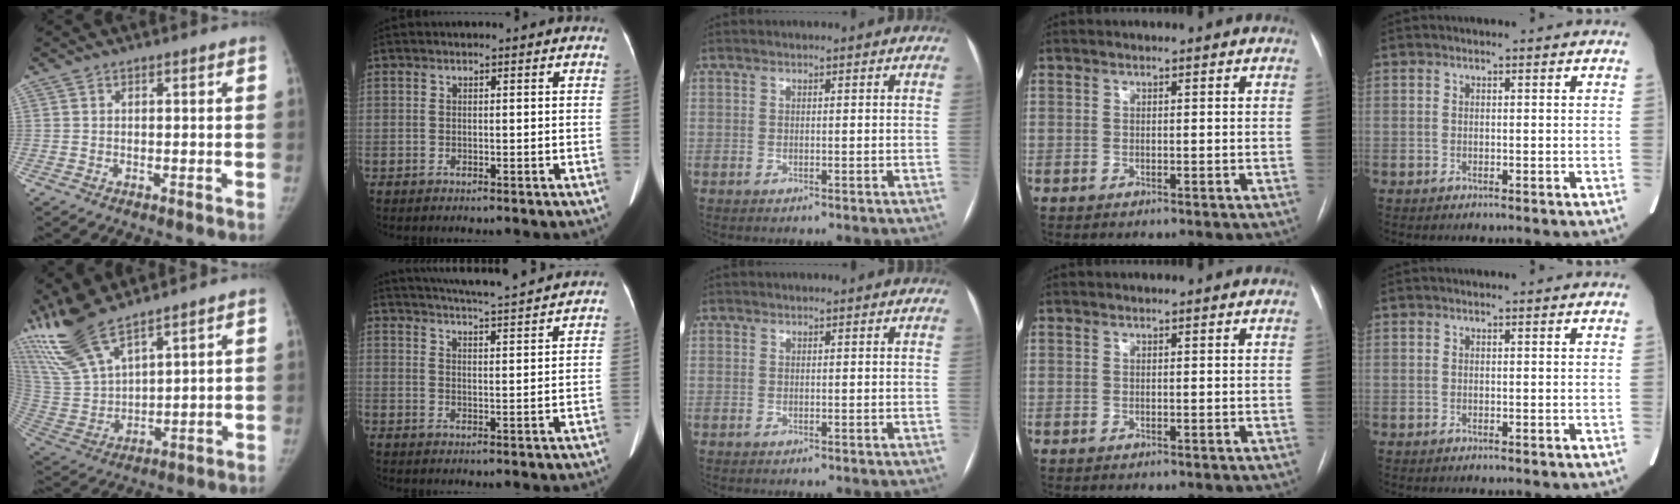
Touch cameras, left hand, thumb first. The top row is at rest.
{"thumb": {"total": 15.3, "force": [12.1, 4.1, 8.4], "torque": [-0.174, -0.048, 0.260]}, "index": {"total": 15.0, "force": [13.8, 0.1, 5.7], "torque": [-0.100, 0.012, 0.185]}}